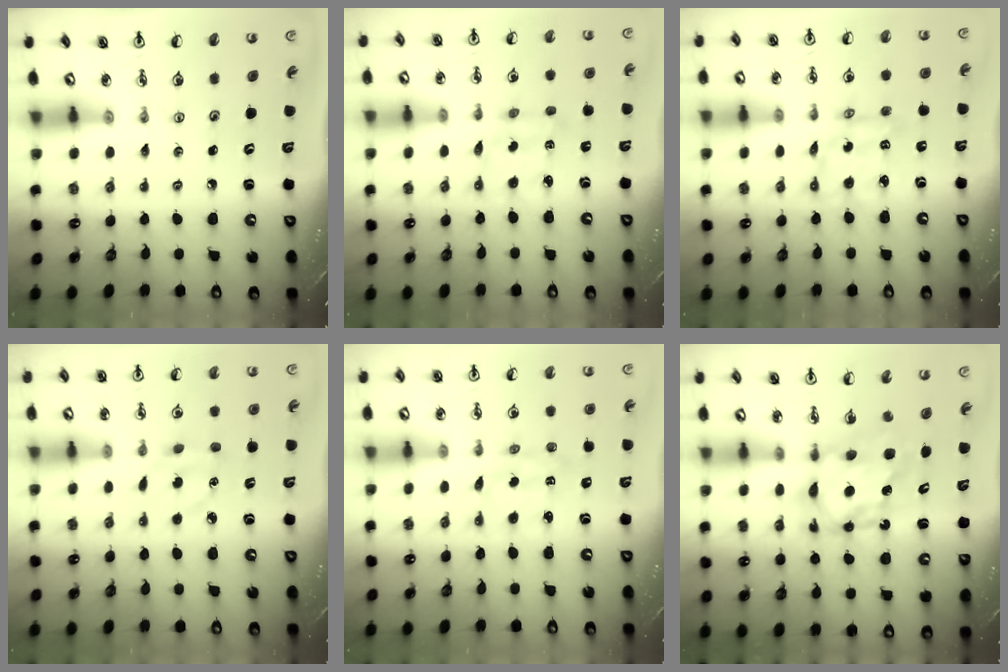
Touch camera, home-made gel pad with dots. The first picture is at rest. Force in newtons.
{"total": 2.3, "press": 2.3, "slide": 0.3}
{"total": 5.4, "press": 5.4, "slide": 0.3}
{"total": 3.9, "press": 3.9, "slide": 0.5}
{"total": 2.1, "press": 2.0, "slide": 0.6}
{"total": 8.1, "press": 8.1, "slide": 0.8}